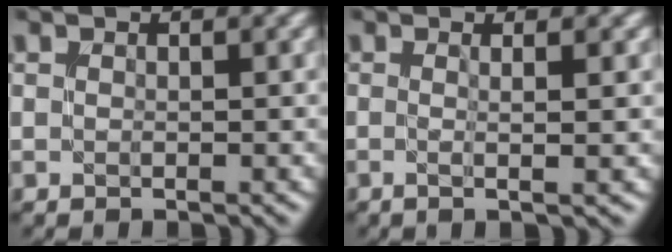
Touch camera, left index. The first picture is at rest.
{"total": 3.5, "force": [0.5, 1.2, 3.2], "torque": [-0.031, 0.004, -0.019]}